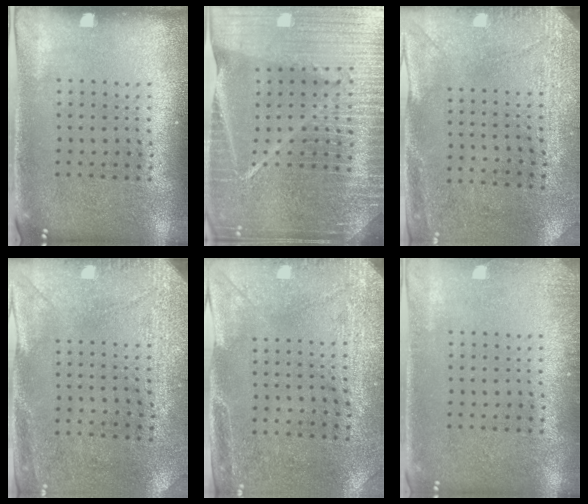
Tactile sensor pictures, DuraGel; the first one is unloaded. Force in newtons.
{"total": 6.5, "press": 5.6, "slide": 3.3}
{"total": 3.0, "press": 2.3, "slide": 1.9}
{"total": 3.0, "press": 2.3, "slide": 1.9}
{"total": 2.9, "press": 2.3, "slide": 1.8}
{"total": 1.0, "press": 1.0, "slide": 0.1}